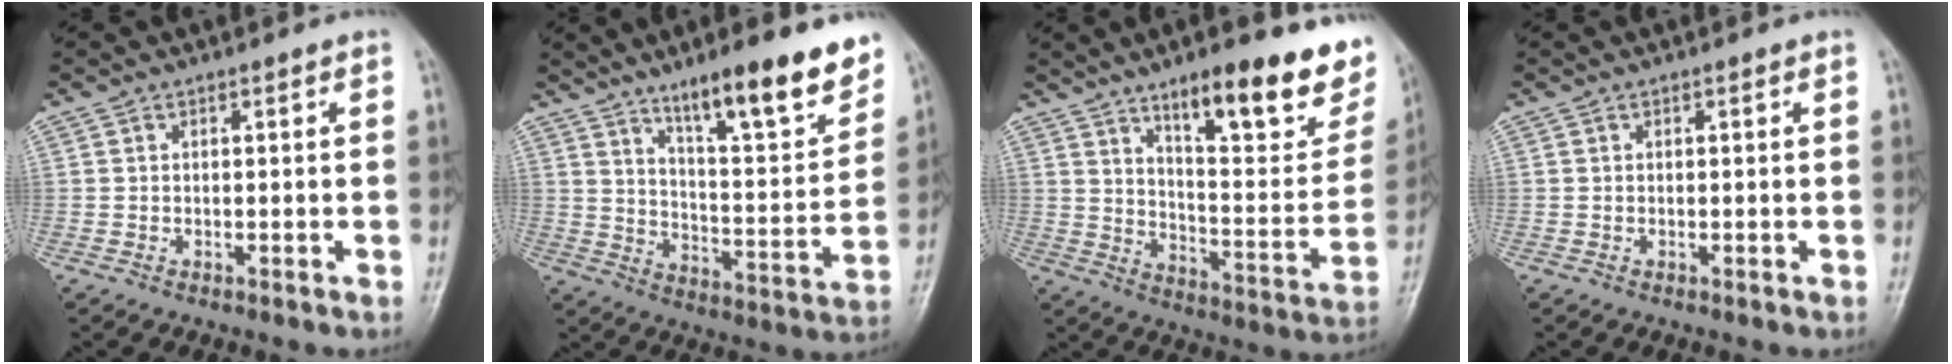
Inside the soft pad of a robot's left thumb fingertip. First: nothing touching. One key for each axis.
{"total": 17.2, "fx": 11.8, "fy": 3.5, "fz": 12.0, "tx": -0.148, "ty": -0.071, "tz": 0.189}
{"total": 22.4, "fx": 13.8, "fy": 6.6, "fz": 16.3, "tx": -0.179, "ty": -0.069, "tz": 0.208}
{"total": 0.0}